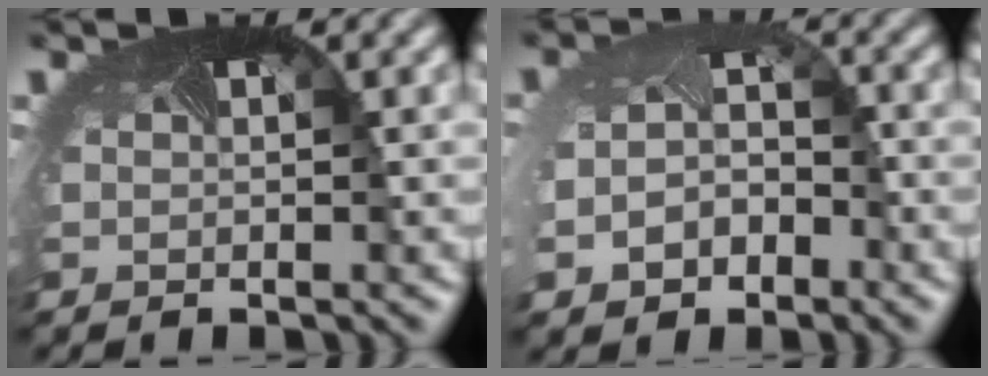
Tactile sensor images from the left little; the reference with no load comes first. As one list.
[{"total": 4.4, "force": [-1.9, 3.3, 2.2], "torque": [-0.063, -0.020, -0.029]}]